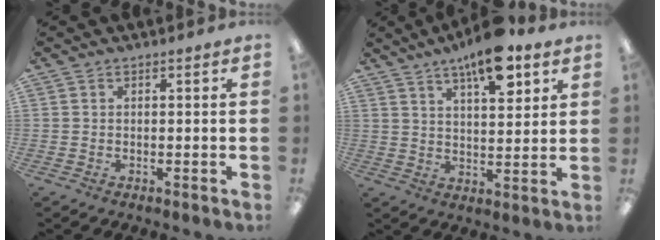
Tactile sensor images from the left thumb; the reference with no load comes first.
{"total": 12.1, "force": [7.8, 4.1, 8.2], "torque": [-0.117, -0.040, 0.130]}